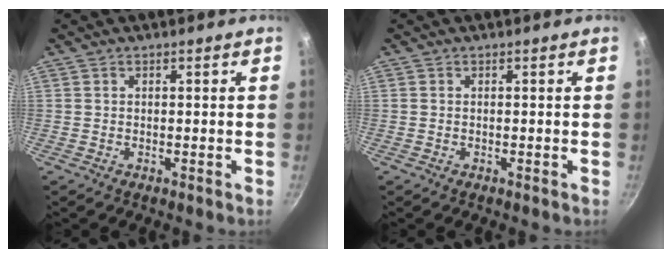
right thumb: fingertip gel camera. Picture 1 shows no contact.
{"total": 0.0}